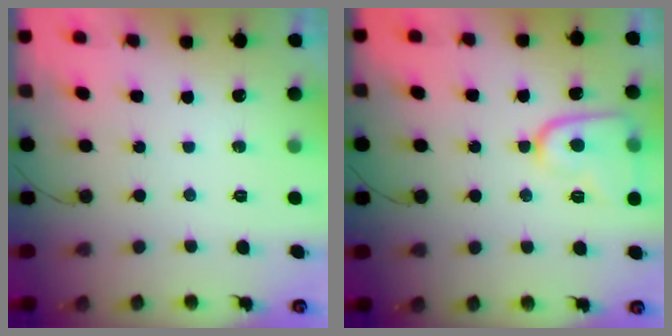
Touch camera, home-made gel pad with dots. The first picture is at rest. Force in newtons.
{"total": 10.4, "press": 10.4, "slide": 0.4}